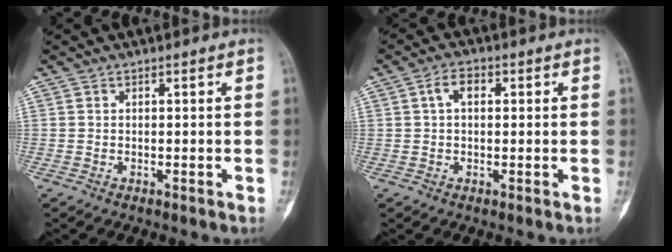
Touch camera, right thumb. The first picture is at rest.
{"total": 3.8, "force": [0.9, 2.3, 2.9], "torque": [-0.052, 0.013, 0.013]}